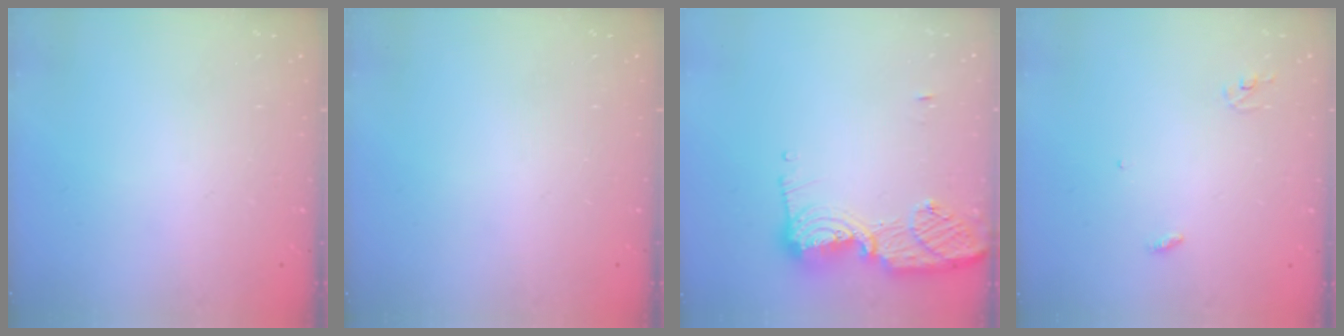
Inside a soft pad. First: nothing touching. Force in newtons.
{"total": 0.0}
{"total": 12.0, "press": 12.0, "slide": 1.1}
{"total": 2.9, "press": 2.9, "slide": 0.2}